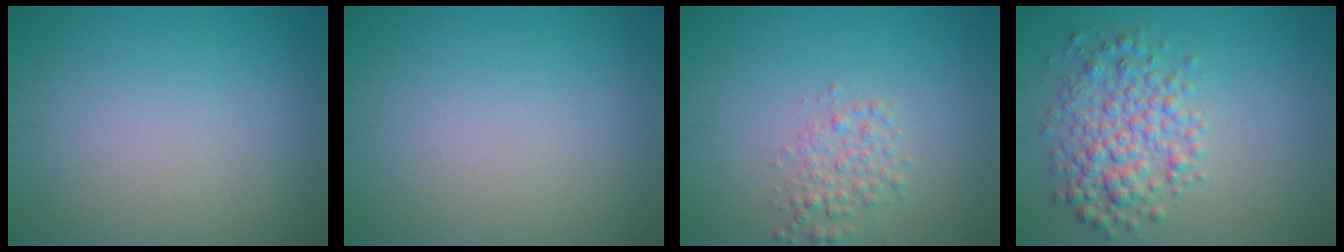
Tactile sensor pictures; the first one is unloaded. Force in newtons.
{"total": 0.0}
{"total": 2.1, "press": 2.1, "slide": 0.0}
{"total": 4.8, "press": 4.8, "slide": 0.1}